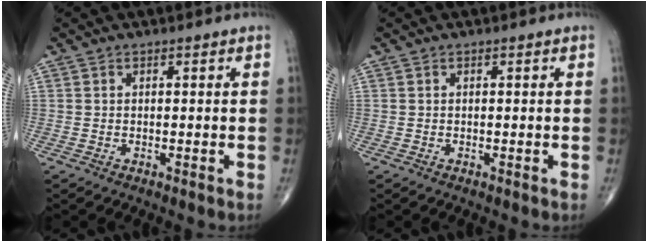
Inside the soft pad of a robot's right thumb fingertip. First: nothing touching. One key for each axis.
{"total": 0.0}